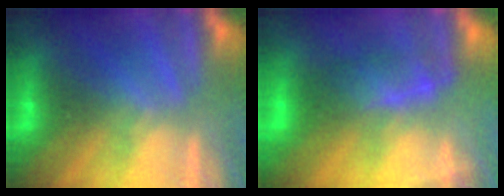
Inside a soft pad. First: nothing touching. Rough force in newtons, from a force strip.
{"total": 4.1}